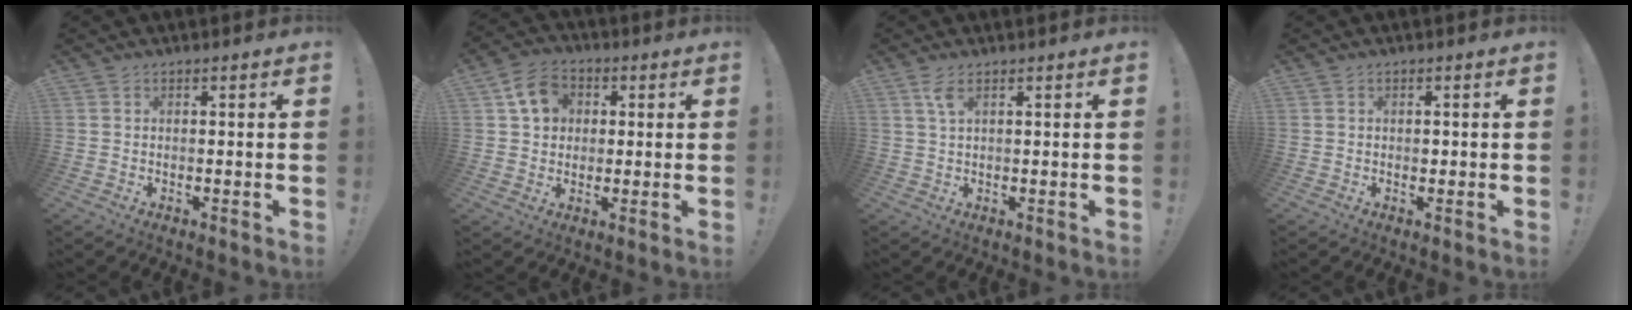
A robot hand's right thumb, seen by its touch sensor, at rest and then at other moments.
{"total": 9.5, "force": [2.9, 8.0, 4.4], "torque": [-0.068, 0.003, 0.060]}
{"total": 3.4, "force": [1.6, 1.0, 2.9], "torque": [-0.057, 0.000, 0.028]}
{"total": 0.7, "force": [-0.1, 0.6, 0.2], "torque": [0.000, 0.000, -0.003]}